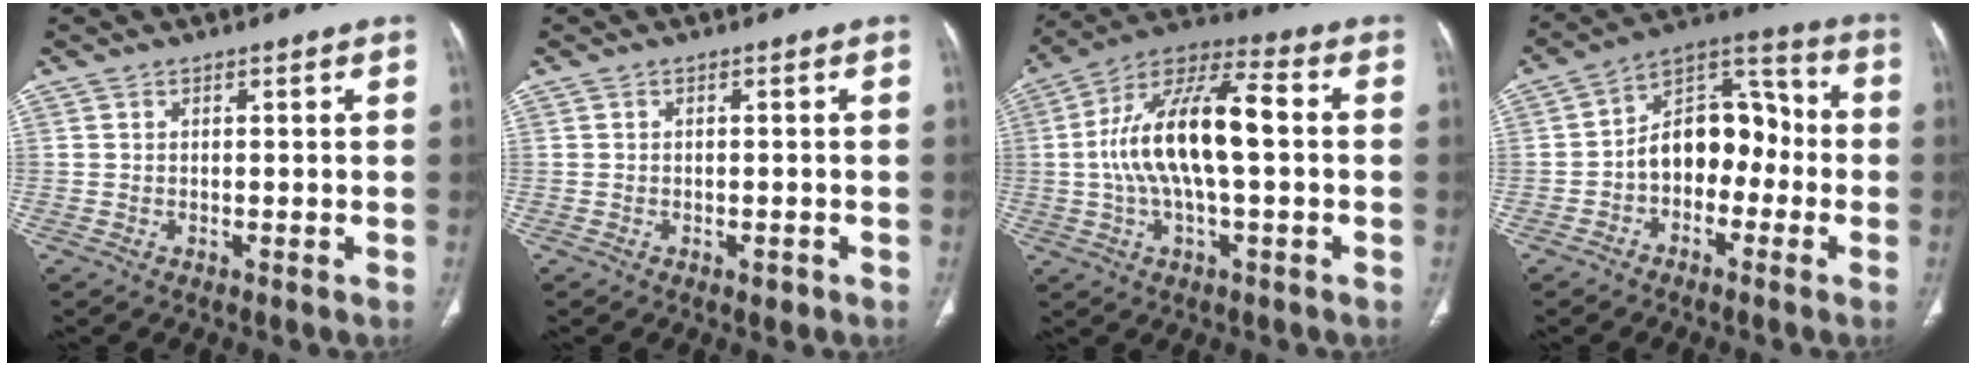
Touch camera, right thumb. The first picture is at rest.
{"total": 2.6, "force": [-1.0, 1.6, 1.8], "torque": [-0.012, 0.001, -0.006]}
{"total": 17.7, "force": [0.4, 6.9, 16.3], "torque": [-0.310, 0.039, 0.000]}
{"total": 13.1, "force": [-2.3, 8.9, 9.4], "torque": [-0.108, 0.053, -0.052]}